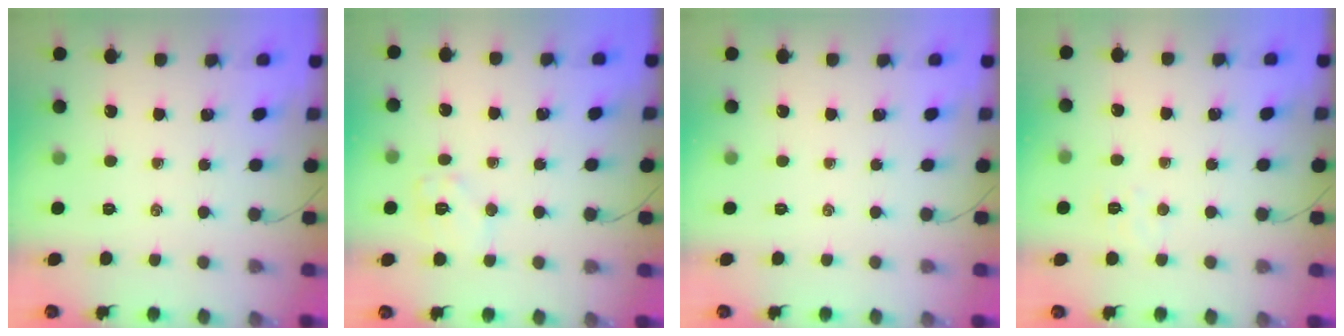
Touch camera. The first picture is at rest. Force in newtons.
{"total": 8.0, "press": 8.0, "slide": 0.4}
{"total": 0.0}
{"total": 4.6, "press": 4.4, "slide": 1.1}